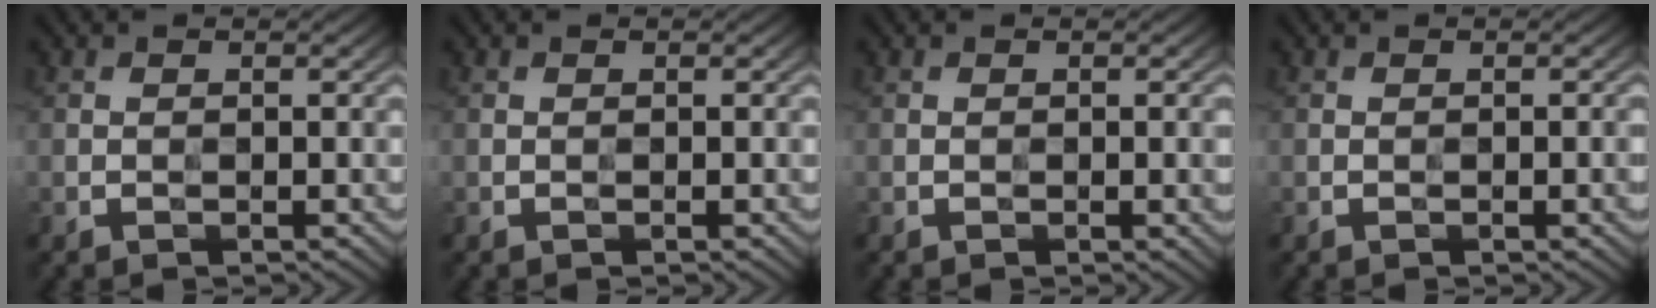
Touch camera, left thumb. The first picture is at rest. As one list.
[{"total": 0.0}, {"total": 1.7, "force": [-0.1, 0.3, 1.7], "torque": [-0.022, -0.002, -0.001]}, {"total": 1.4, "force": [-0.2, 0.2, 1.3], "torque": [-0.019, -0.001, -0.003]}]